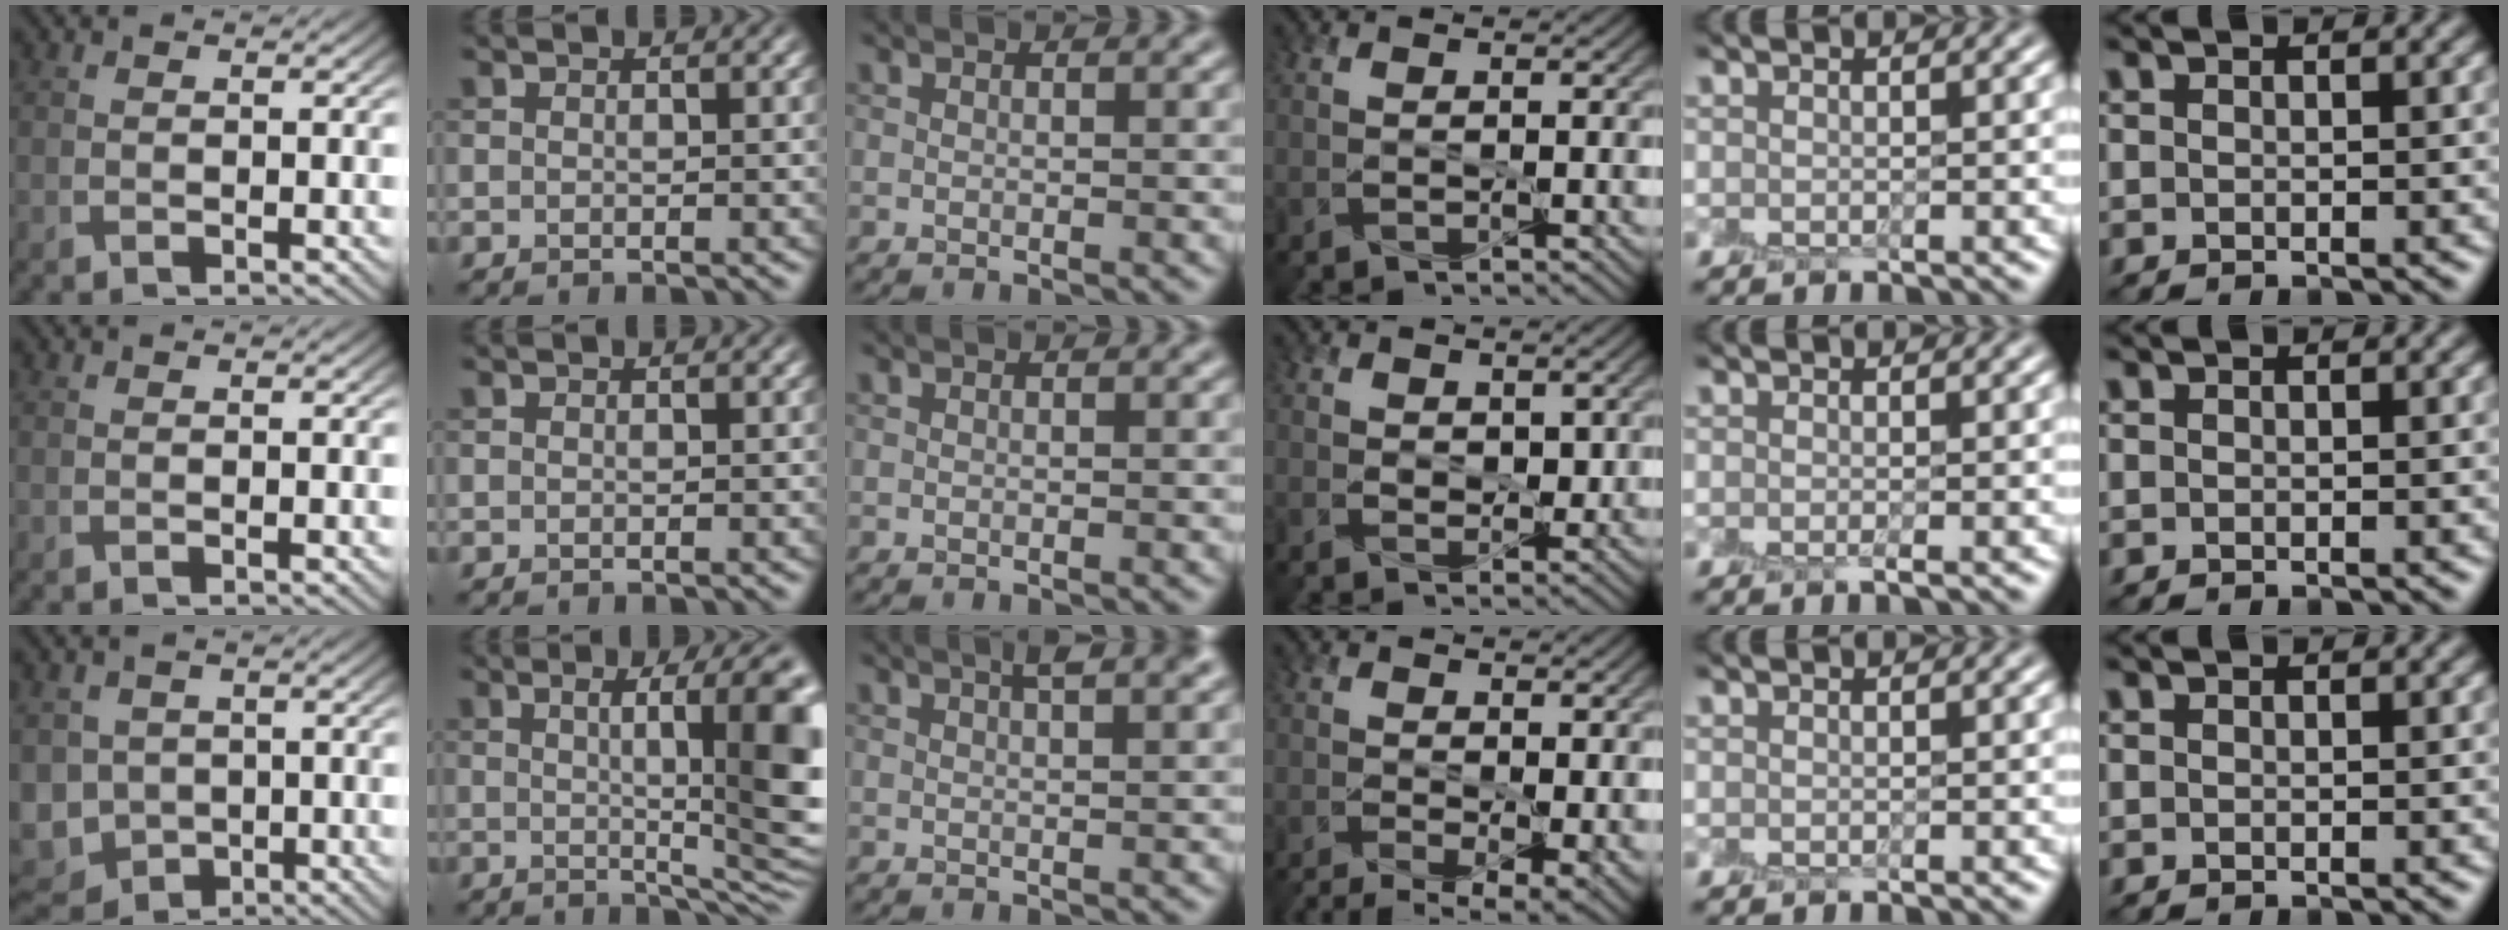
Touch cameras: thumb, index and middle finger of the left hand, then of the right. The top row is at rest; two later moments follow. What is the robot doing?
{"motion": "peel", "object": "small bumper sticker"}